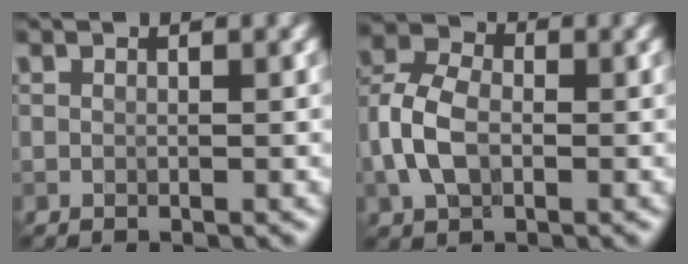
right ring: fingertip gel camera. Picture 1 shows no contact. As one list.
[{"total": 5.4, "force": [-1.0, 3.7, 3.8], "torque": [-0.089, 0.009, -0.029]}]